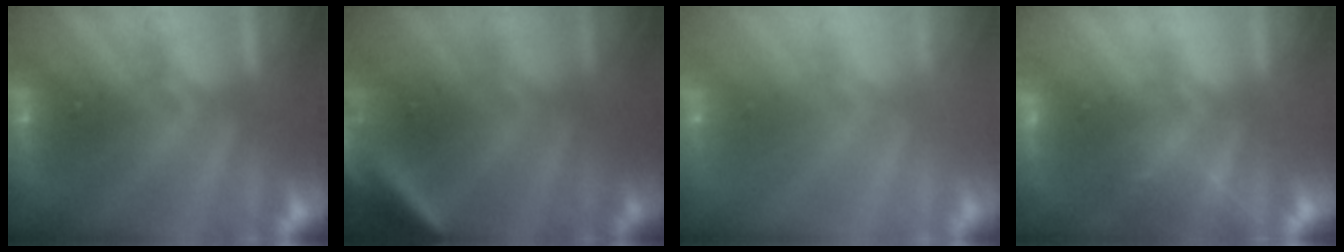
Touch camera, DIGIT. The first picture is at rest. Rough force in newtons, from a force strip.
{"total": 4.2}
{"total": 7.6}
{"total": 2.8}